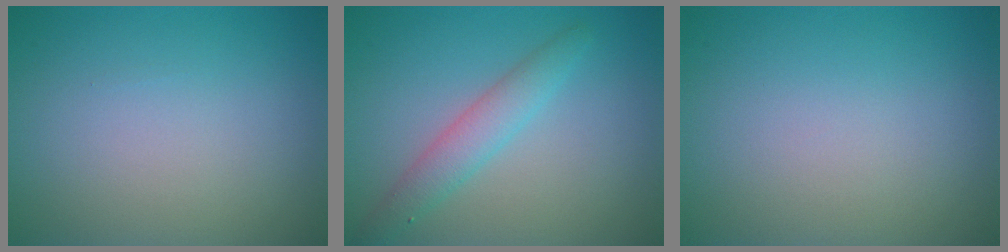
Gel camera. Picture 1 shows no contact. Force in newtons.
{"total": 2.8, "press": 2.8, "slide": 0.1}
{"total": 0.0}